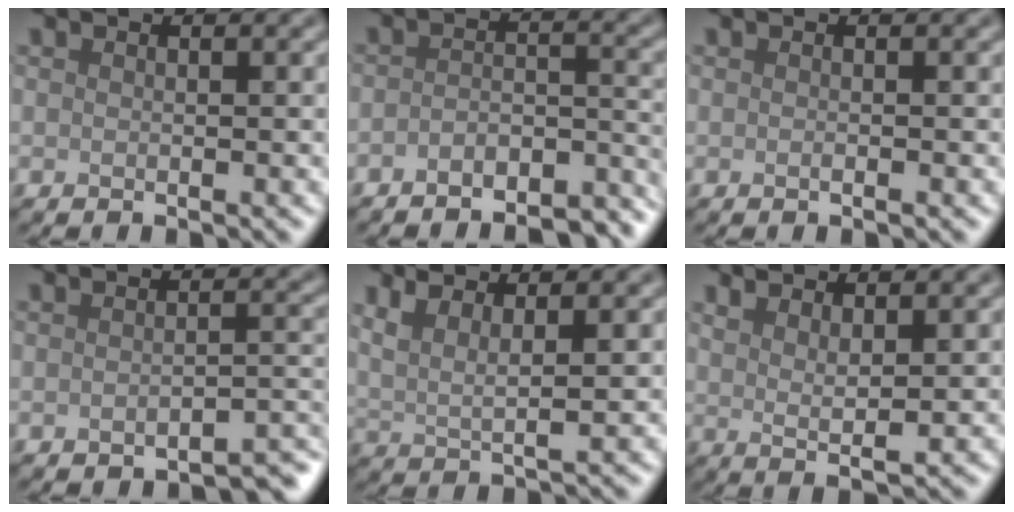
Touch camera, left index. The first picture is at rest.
{"total": 5.4, "force": [-4.7, 1.5, 2.3], "torque": [-0.034, -0.006, -0.065]}
{"total": 0.8, "force": [-0.3, 0.2, 0.7], "torque": [-0.009, 0.000, -0.005]}
{"total": 2.7, "force": [-2.3, 0.5, 1.4], "torque": [-0.017, 0.006, -0.032]}
{"total": 3.4, "force": [2.4, 0.8, 2.3], "torque": [-0.048, 0.001, 0.042]}
{"total": 2.7, "force": [1.8, 0.6, 2.0], "torque": [-0.032, -0.006, 0.034]}